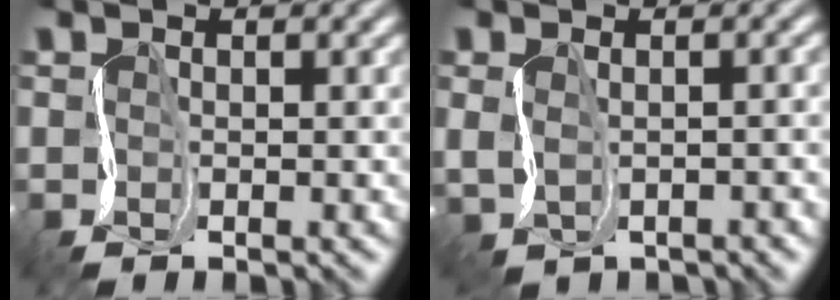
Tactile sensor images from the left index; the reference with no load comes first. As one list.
[{"total": 1.4, "force": [-0.1, 1.0, 1.0], "torque": [-0.028, -0.004, 0.006]}]